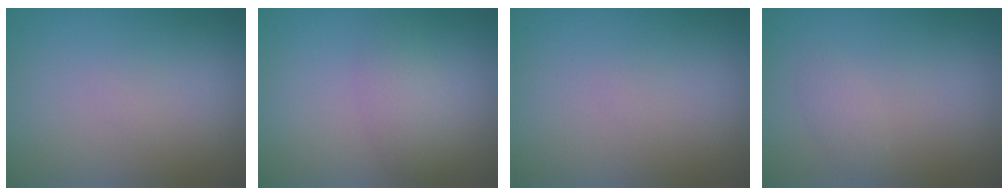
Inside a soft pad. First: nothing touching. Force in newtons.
{"total": 2.2, "press": 2.2, "slide": 0.1}
{"total": 0.0}
{"total": 1.1, "press": 1.1, "slide": 0.0}